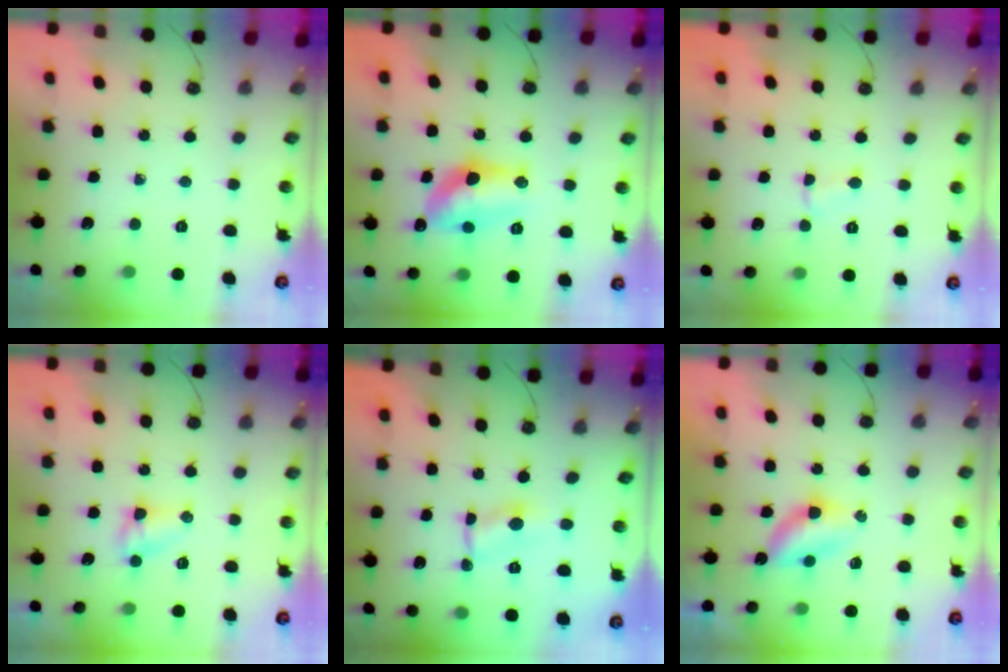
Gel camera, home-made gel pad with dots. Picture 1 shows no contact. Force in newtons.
{"total": 12.3, "press": 12.2, "slide": 1.1}
{"total": 2.6, "press": 2.6, "slide": 0.3}
{"total": 3.7, "press": 3.7, "slide": 0.5}
{"total": 1.5, "press": 1.5, "slide": 0.1}
{"total": 4.6, "press": 4.6, "slide": 0.5}